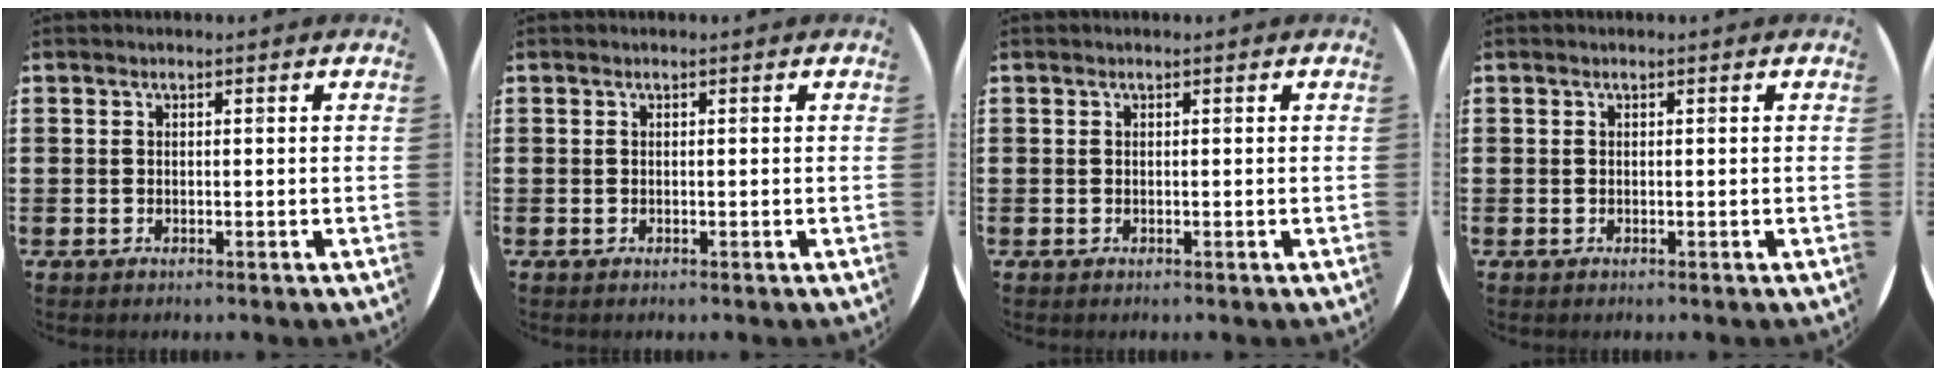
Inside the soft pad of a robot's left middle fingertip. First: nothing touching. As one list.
[{"total": 0.0}, {"total": 0.0}, {"total": 0.0}]